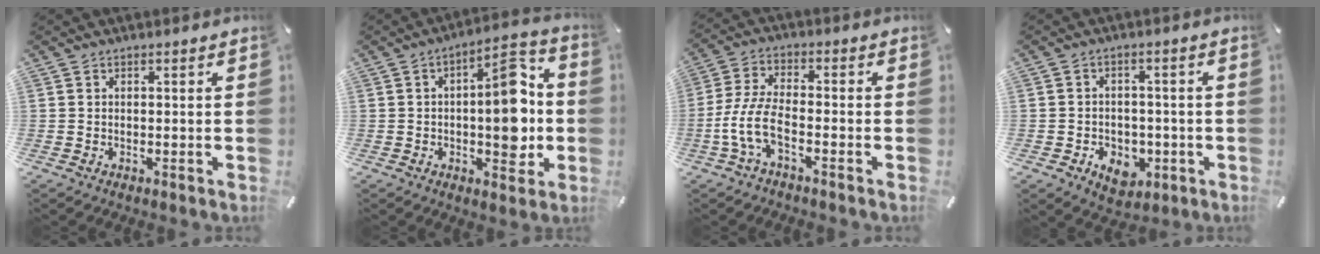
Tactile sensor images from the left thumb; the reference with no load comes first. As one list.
[{"total": 14.7, "force": [-1.1, 7.0, 12.8], "torque": [-0.161, 0.001, -0.019]}, {"total": 7.9, "force": [-3.6, 3.1, 6.3], "torque": [-0.150, -0.004, -0.069]}, {"total": 7.1, "force": [-2.7, 5.6, 3.4], "torque": [-0.050, 0.012, -0.047]}]